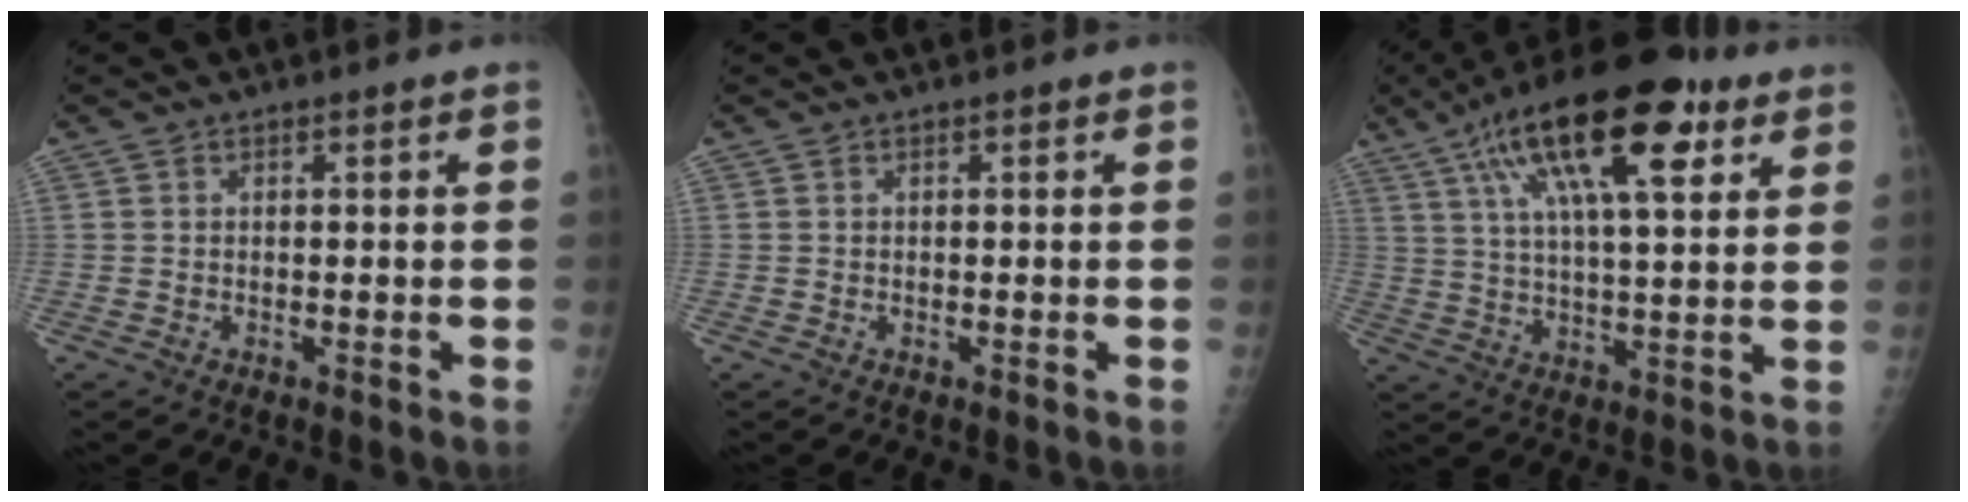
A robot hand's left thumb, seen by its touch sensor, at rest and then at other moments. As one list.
[{"total": 0.0}, {"total": 21.5, "force": [10.2, 7.6, 17.3], "torque": [-0.280, -0.006, 0.166]}]